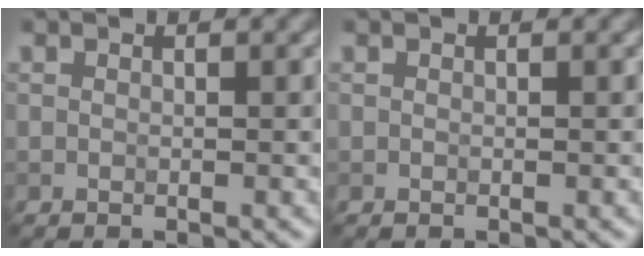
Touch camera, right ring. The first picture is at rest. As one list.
[{"total": 0.0}]